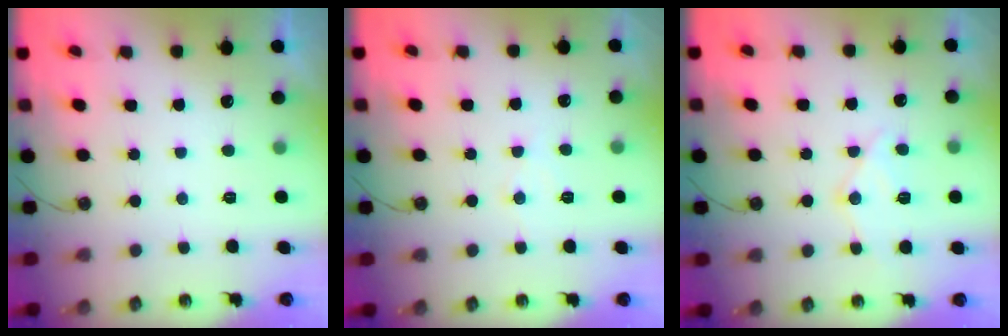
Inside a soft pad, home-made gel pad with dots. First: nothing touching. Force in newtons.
{"total": 4.4, "press": 4.3, "slide": 0.6}
{"total": 12.8, "press": 12.7, "slide": 1.2}